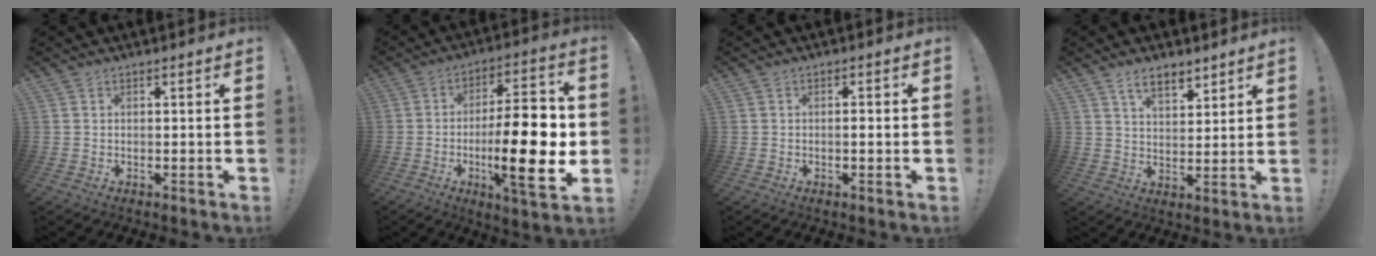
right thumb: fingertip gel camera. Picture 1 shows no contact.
{"total": 20.6, "force": [-3.1, 6.1, 19.4], "torque": [-0.296, 0.006, -0.048]}
{"total": 1.7, "force": [-0.3, 0.4, 1.7], "torque": [-0.022, 0.000, -0.009]}
{"total": 7.2, "force": [5.3, 3.1, 3.9], "torque": [-0.065, -0.024, 0.096]}